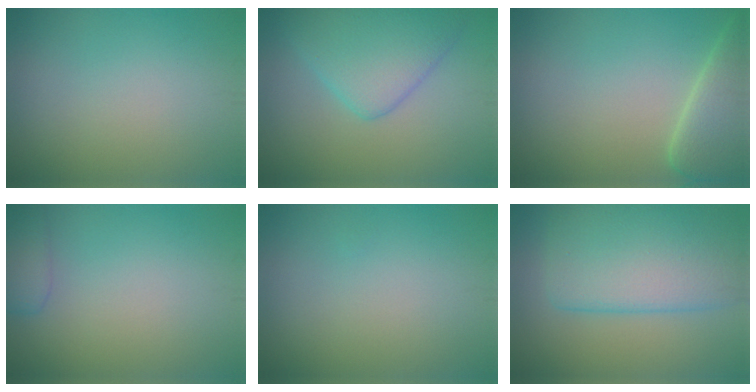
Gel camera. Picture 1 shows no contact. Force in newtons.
{"total": 5.7, "press": 5.7, "slide": 0.2}
{"total": 5.6, "press": 5.6, "slide": 0.5}
{"total": 2.3, "press": 2.3, "slide": 0.2}
{"total": 0.0}
{"total": 9.1, "press": 9.1, "slide": 0.5}